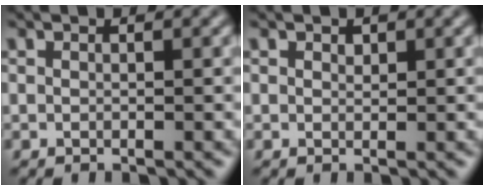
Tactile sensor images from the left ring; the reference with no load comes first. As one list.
[{"total": 0.6, "force": [0.4, 0.3, 0.2], "torque": [-0.003, -0.002, 0.006]}]